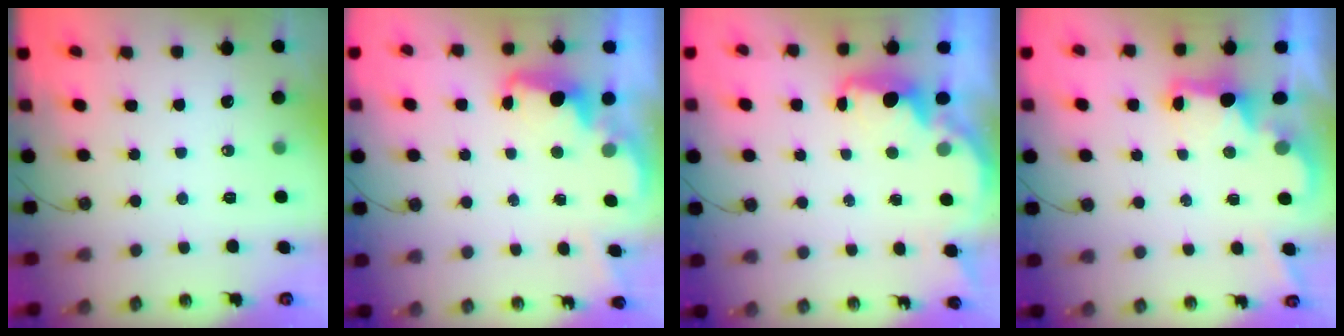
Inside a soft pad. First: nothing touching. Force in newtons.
{"total": 2.5, "press": 2.5, "slide": 0.5}
{"total": 2.6, "press": 2.5, "slide": 0.8}
{"total": 2.3, "press": 2.2, "slide": 0.8}